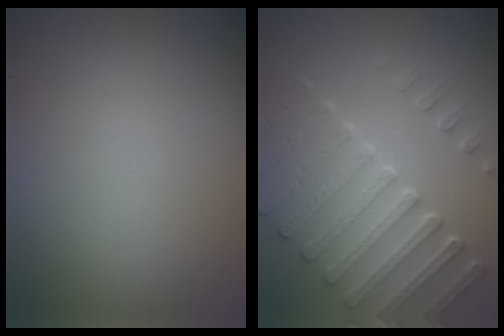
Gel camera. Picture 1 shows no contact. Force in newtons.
{"total": 7.2, "press": 5.4, "slide": 4.8}